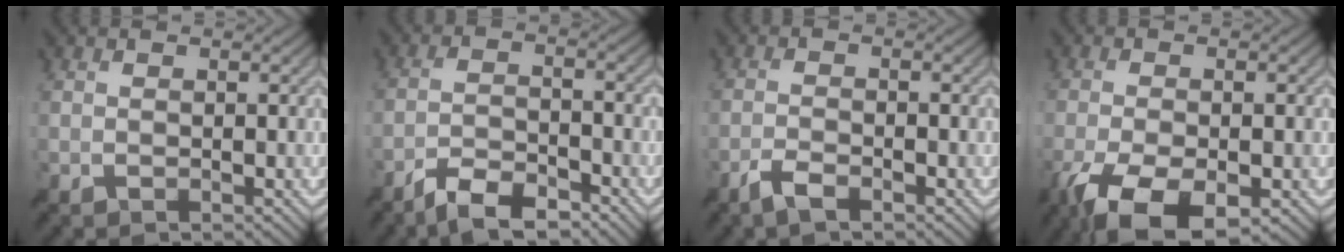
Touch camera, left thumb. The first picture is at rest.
{"total": 6.3, "force": [-4.9, 1.5, 3.7], "torque": [-0.073, 0.001, -0.097]}
{"total": 2.6, "force": [-1.8, 0.5, 1.8], "torque": [-0.043, 0.002, -0.045]}
{"total": 9.8, "force": [-5.5, 3.4, 7.4], "torque": [-0.158, -0.019, -0.094]}